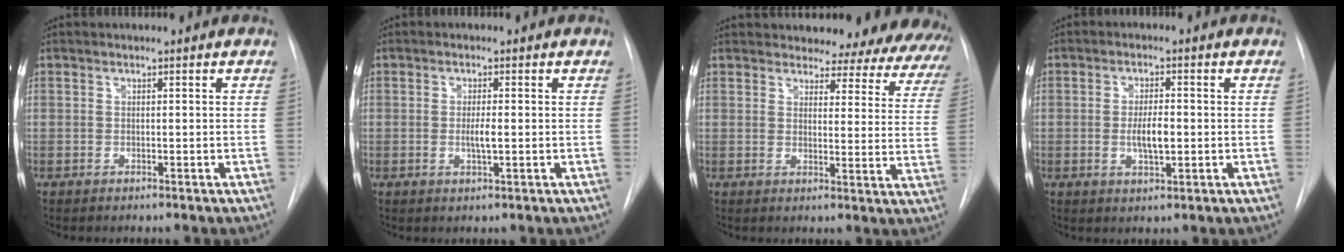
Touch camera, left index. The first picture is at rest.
{"total": 2.3, "force": [-0.9, 0.2, 2.1], "torque": [-0.040, -0.008, -0.015]}
{"total": 20.5, "force": [19.0, 5.5, 5.4], "torque": [-0.062, -0.077, 0.198]}
{"total": 4.4, "force": [-1.1, 1.3, 4.1], "torque": [-0.074, -0.009, -0.018]}